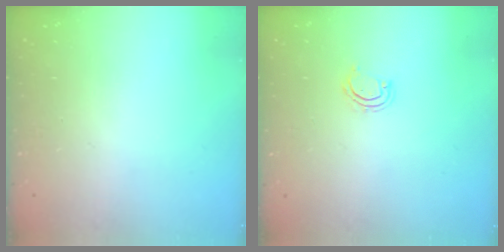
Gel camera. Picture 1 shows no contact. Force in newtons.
{"total": 3.7, "press": 3.6, "slide": 0.3}